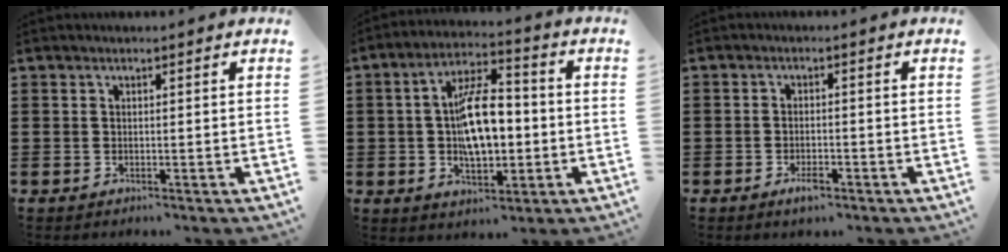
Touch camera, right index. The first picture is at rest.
{"total": 10.5, "force": [-0.6, 4.9, 9.2], "torque": [-0.169, 0.007, -0.017]}
{"total": 2.3, "force": [-1.4, 0.6, 1.7], "torque": [-0.031, -0.002, -0.024]}